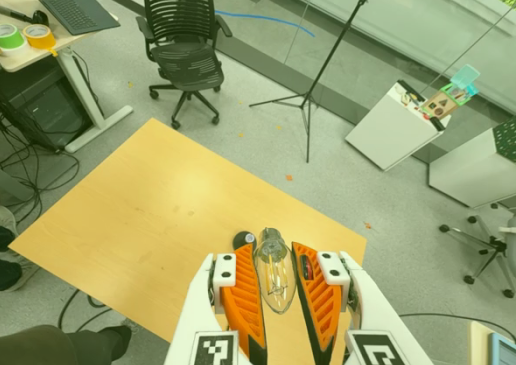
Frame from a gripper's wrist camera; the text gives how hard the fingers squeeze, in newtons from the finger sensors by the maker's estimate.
{"total": 14.6, "left": 16.3, "right": 13.0}